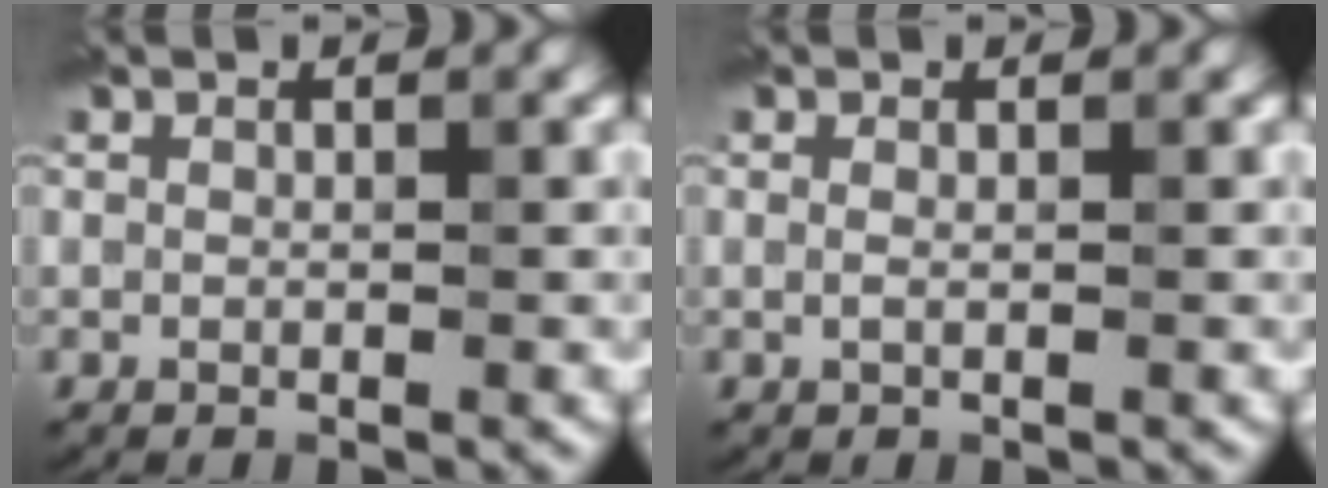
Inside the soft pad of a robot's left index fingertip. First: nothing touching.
{"total": 0.5, "force": [0.0, 0.2, 0.5], "torque": [-0.011, -0.001, 0.000]}